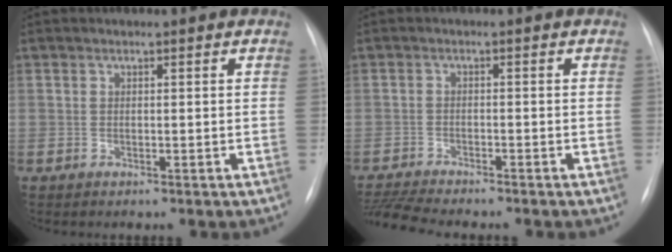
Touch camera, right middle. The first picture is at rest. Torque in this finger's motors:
{"motor_torque": [0.09, -0.11, 0.05, 0.04]}